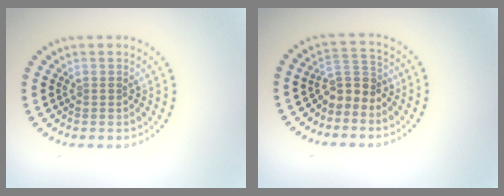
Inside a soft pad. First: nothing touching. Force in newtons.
{"total": 2.5, "press": 2.0, "slide": 1.5}